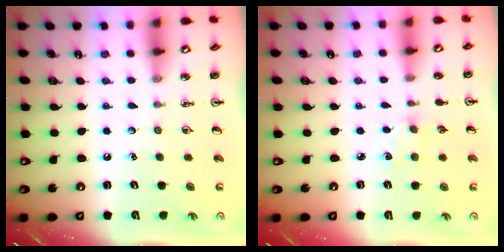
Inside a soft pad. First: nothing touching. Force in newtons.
{"total": 2.4, "press": 2.3, "slide": 0.4}